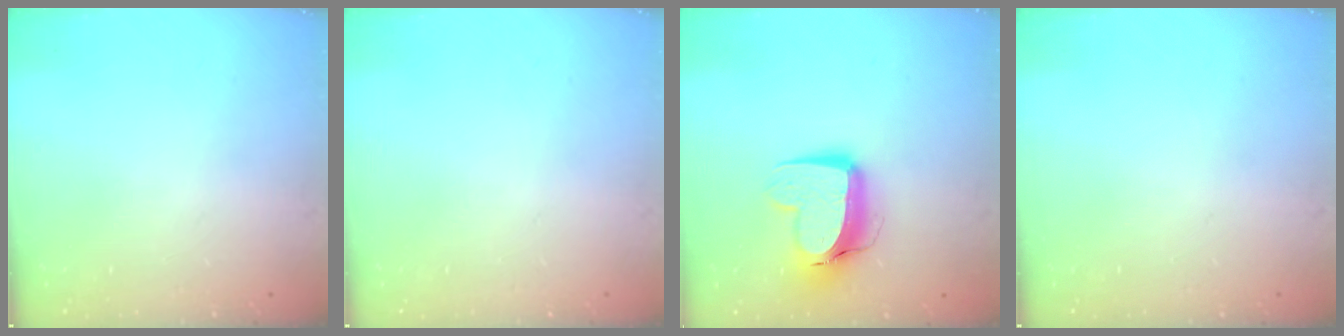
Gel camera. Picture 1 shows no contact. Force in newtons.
{"total": 0.0}
{"total": 12.0, "press": 12.0, "slide": 1.2}
{"total": 0.0}